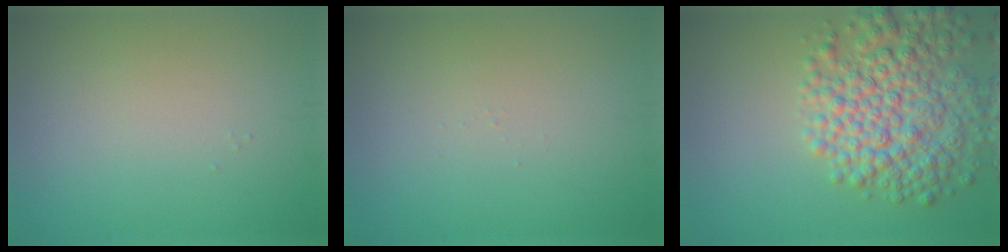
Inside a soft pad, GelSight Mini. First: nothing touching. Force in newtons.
{"total": 0.0}
{"total": 8.0, "press": 8.0, "slide": 0.3}